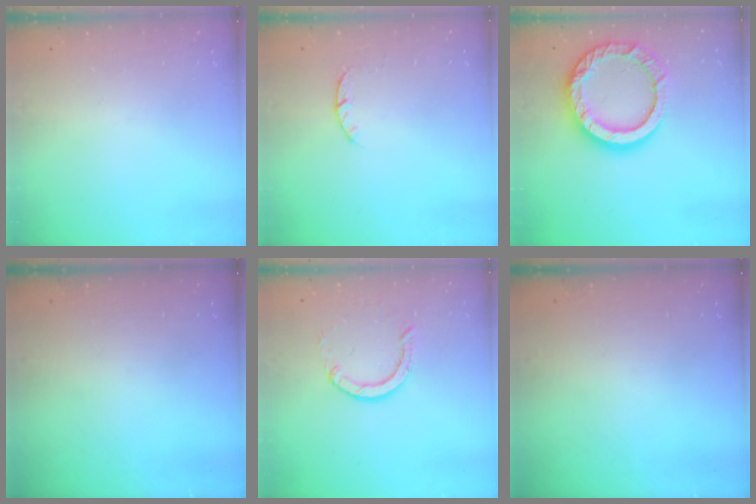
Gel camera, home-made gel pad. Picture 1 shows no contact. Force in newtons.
{"total": 2.3, "press": 2.3, "slide": 0.4}
{"total": 17.4, "press": 17.3, "slide": 1.8}
{"total": 0.0}
{"total": 2.9, "press": 2.9, "slide": 0.2}
{"total": 0.0}